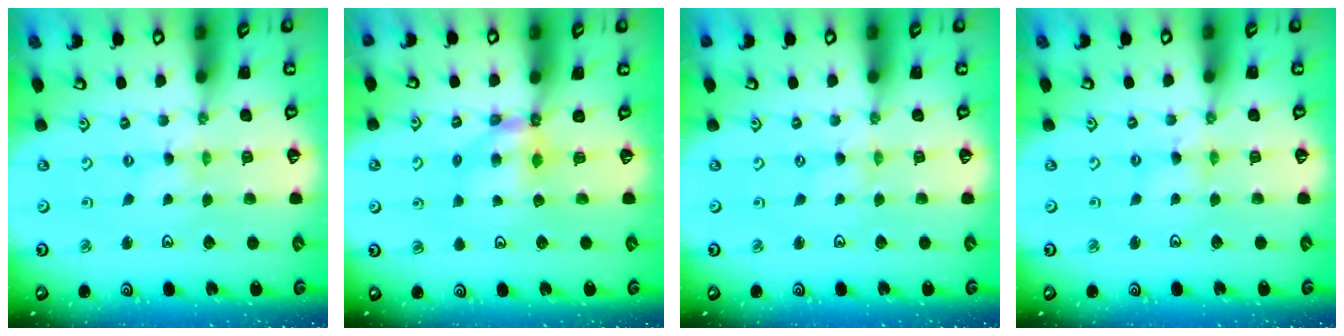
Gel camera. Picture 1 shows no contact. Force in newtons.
{"total": 6.2, "press": 6.2, "slide": 0.8}
{"total": 0.0}
{"total": 2.0, "press": 2.0, "slide": 0.3}